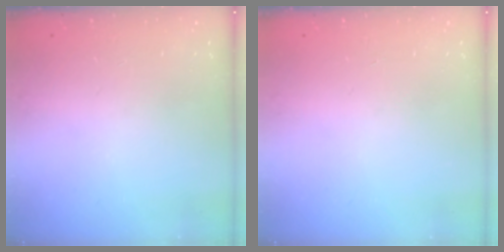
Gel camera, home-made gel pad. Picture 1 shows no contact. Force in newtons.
{"total": 0.0}